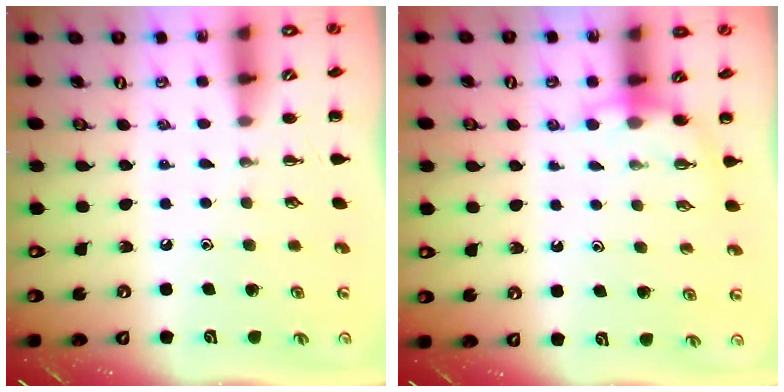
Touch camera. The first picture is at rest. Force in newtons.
{"total": 3.7, "press": 3.6, "slide": 0.9}